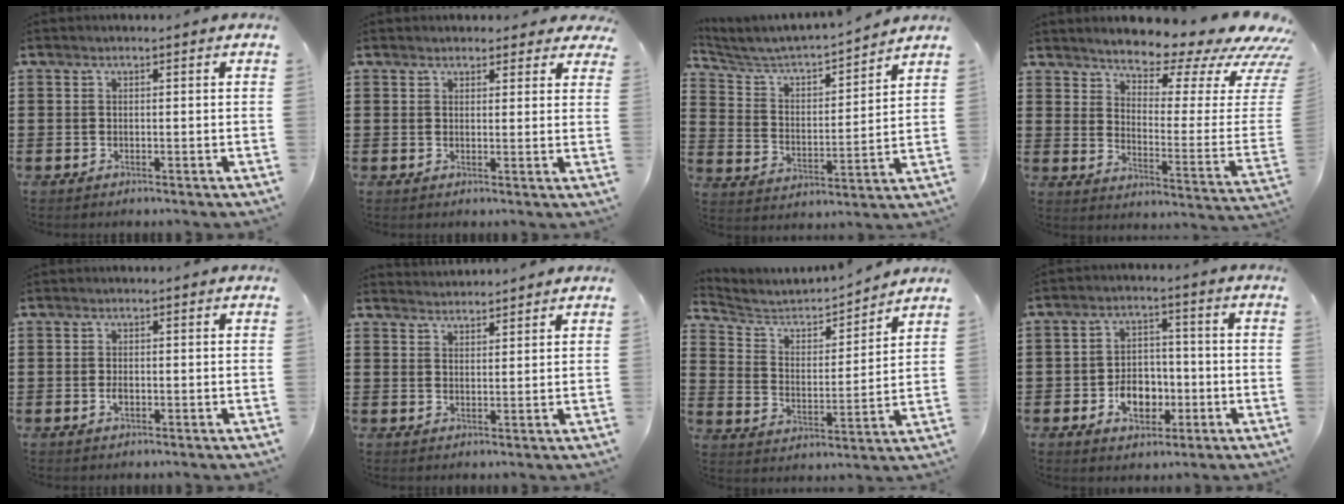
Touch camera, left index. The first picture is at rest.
{"total": 2.5, "force": [2.3, 0.8, 0.5], "torque": [-0.007, -0.003, 0.042]}
{"total": 4.6, "force": [4.3, 0.7, 1.5], "torque": [-0.053, -0.035, 0.063]}
{"total": 8.2, "force": [7.7, 1.0, 2.5], "torque": [-0.059, -0.085, 0.126]}
{"total": 1.2, "force": [-0.3, 0.5, 1.1], "torque": [-0.021, -0.001, -0.005]}
{"total": 2.4, "force": [2.3, -0.1, -0.4], "torque": [0.001, -0.005, 0.045]}
{"total": 4.1, "force": [3.8, 1.2, 1.1], "torque": [-0.048, -0.033, 0.055]}
{"total": 6.1, "force": [-2.1, 4.3, 3.8], "torque": [-0.054, 0.006, -0.040]}